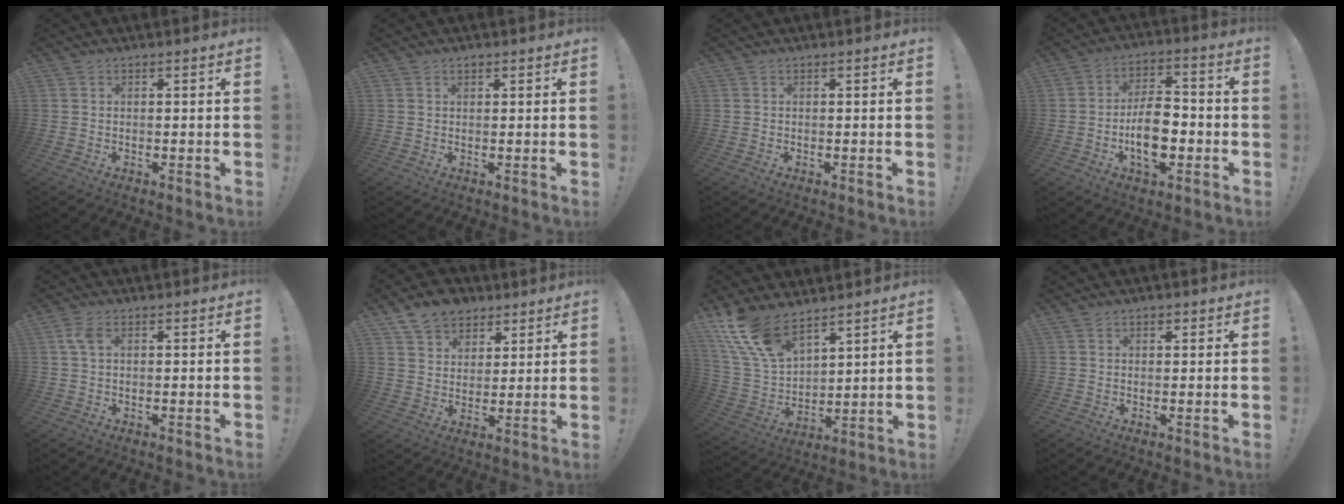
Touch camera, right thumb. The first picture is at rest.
{"total": 0.9, "force": [0.7, 0.4, 0.4], "torque": [-0.004, -0.001, 0.012]}
{"total": 0.0}
{"total": 12.9, "force": [-3.5, 7.4, 10.0], "torque": [-0.167, 0.013, -0.062]}
{"total": 3.5, "force": [1.1, 1.6, 2.9], "torque": [-0.051, 0.003, 0.019]}
{"total": 10.1, "force": [6.9, 6.9, 2.5], "torque": [-0.037, -0.041, 0.134]}
{"total": 15.2, "force": [11.5, 6.9, 7.2], "torque": [-0.163, -0.074, 0.219]}
{"total": 0.9, "force": [0.5, 0.6, 0.3], "torque": [-0.004, 0.000, 0.008]}